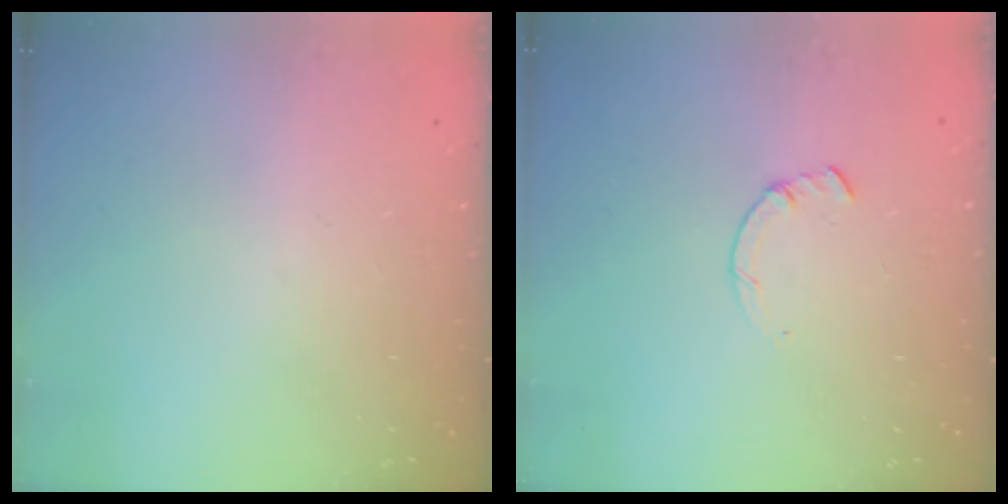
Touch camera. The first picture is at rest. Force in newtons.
{"total": 0.7, "press": 0.6, "slide": 0.2}